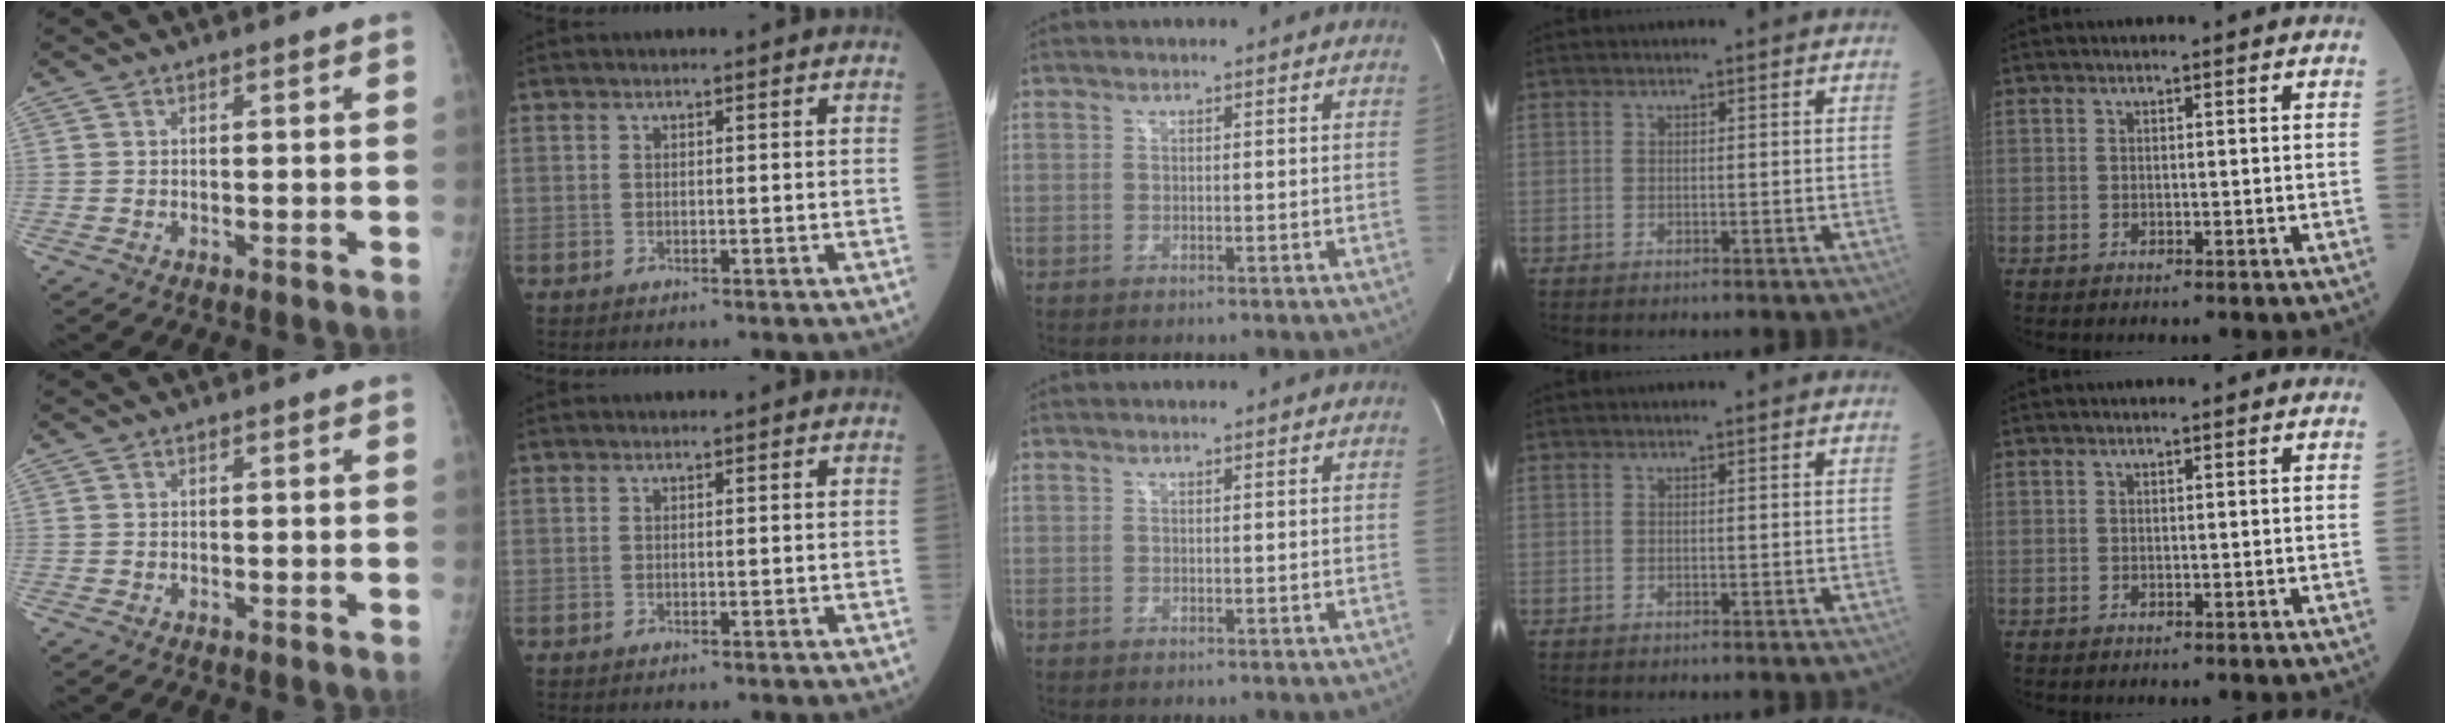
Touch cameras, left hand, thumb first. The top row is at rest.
{}